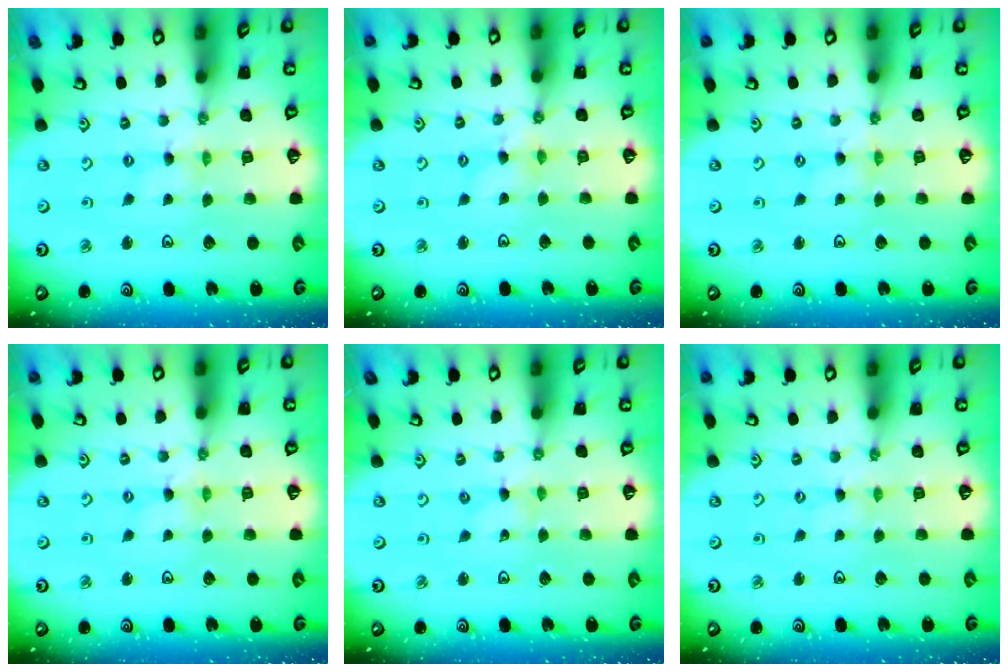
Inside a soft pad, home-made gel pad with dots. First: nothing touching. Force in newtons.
{"total": 2.5, "press": 2.5, "slide": 0.3}
{"total": 1.1, "press": 1.1, "slide": 0.1}
{"total": 0.7, "press": 0.7, "slide": 0.1}
{"total": 0.0}
{"total": 0.0}